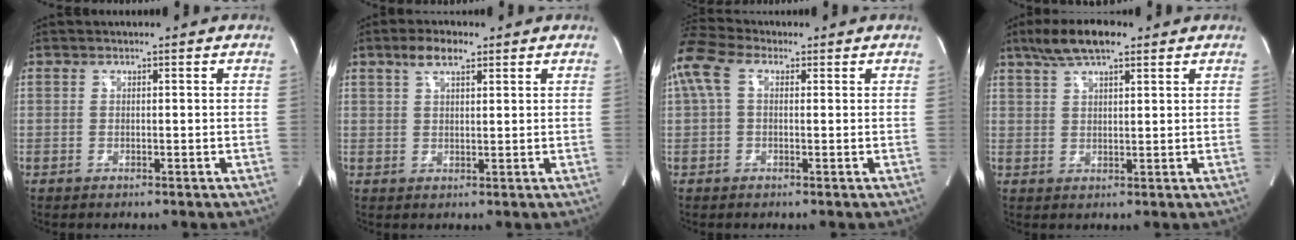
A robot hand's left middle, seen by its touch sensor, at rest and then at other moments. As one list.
[{"total": 4.3, "force": [2.8, 1.4, 3.0], "torque": [-0.062, 0.013, 0.052]}, {"total": 10.5, "force": [3.7, 6.2, 7.5], "torque": [-0.200, 0.048, 0.064]}, {"total": 7.6, "force": [5.3, 1.9, 5.1], "torque": [-0.104, 0.020, 0.095]}]